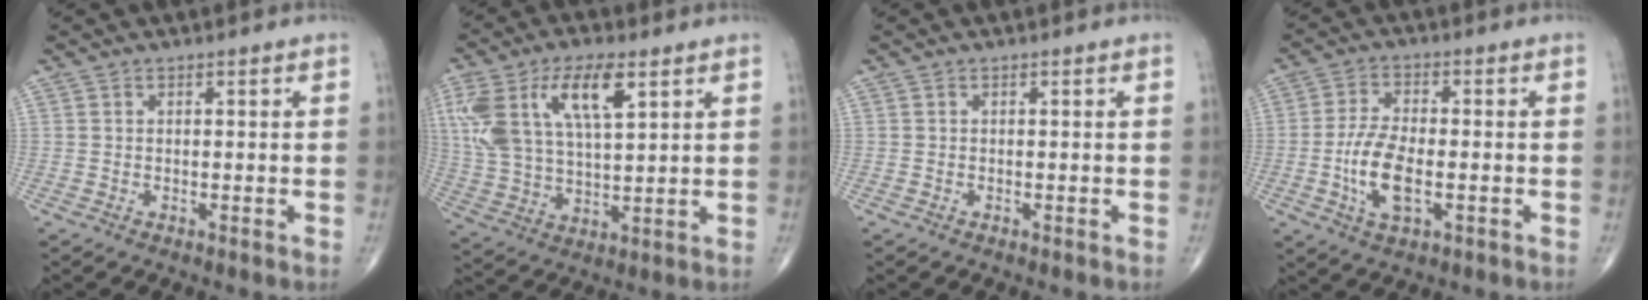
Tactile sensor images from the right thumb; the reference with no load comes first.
{"total": 17.8, "force": [7.2, 7.9, 14.3], "torque": [-0.294, -0.002, 0.138]}
{"total": 0.0}
{"total": 9.0, "force": [-2.0, 4.1, 7.8], "torque": [-0.159, 0.006, -0.038]}